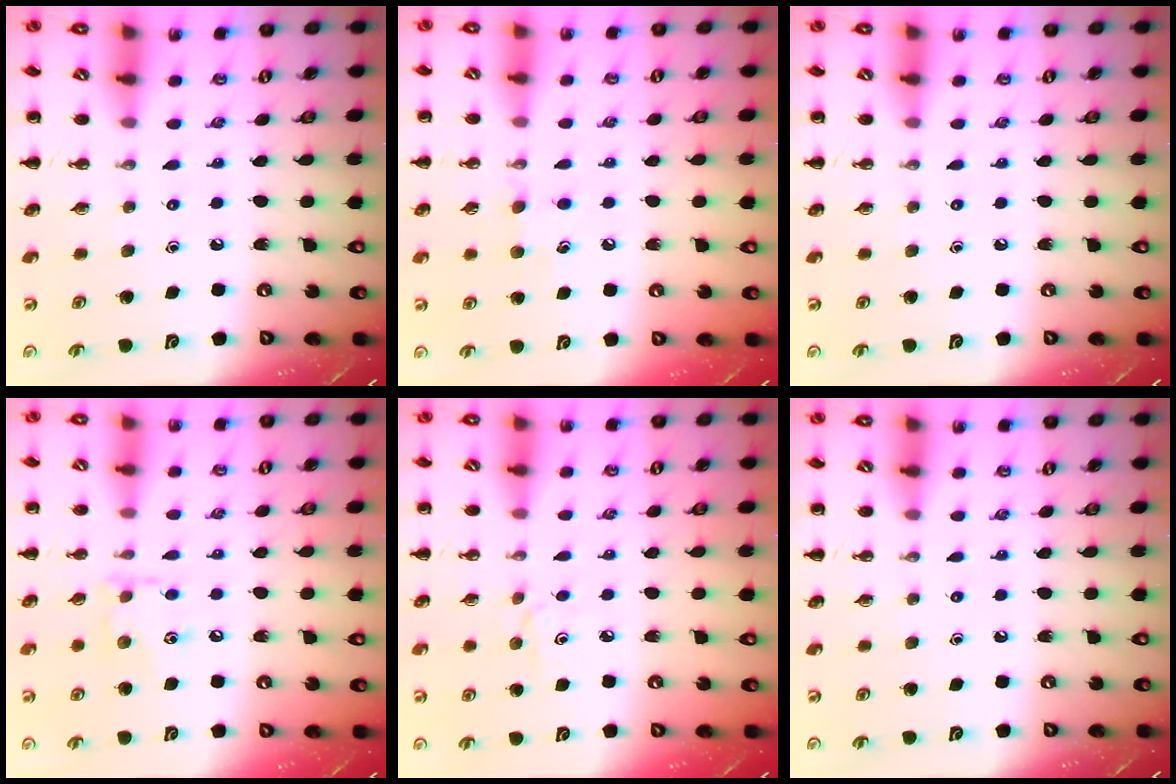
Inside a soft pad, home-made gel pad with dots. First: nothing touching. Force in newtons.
{"total": 6.2, "press": 6.0, "slide": 1.7}
{"total": 0.0}
{"total": 7.9, "press": 7.8, "slide": 0.9}
{"total": 4.1, "press": 3.8, "slide": 1.5}
{"total": 0.0}